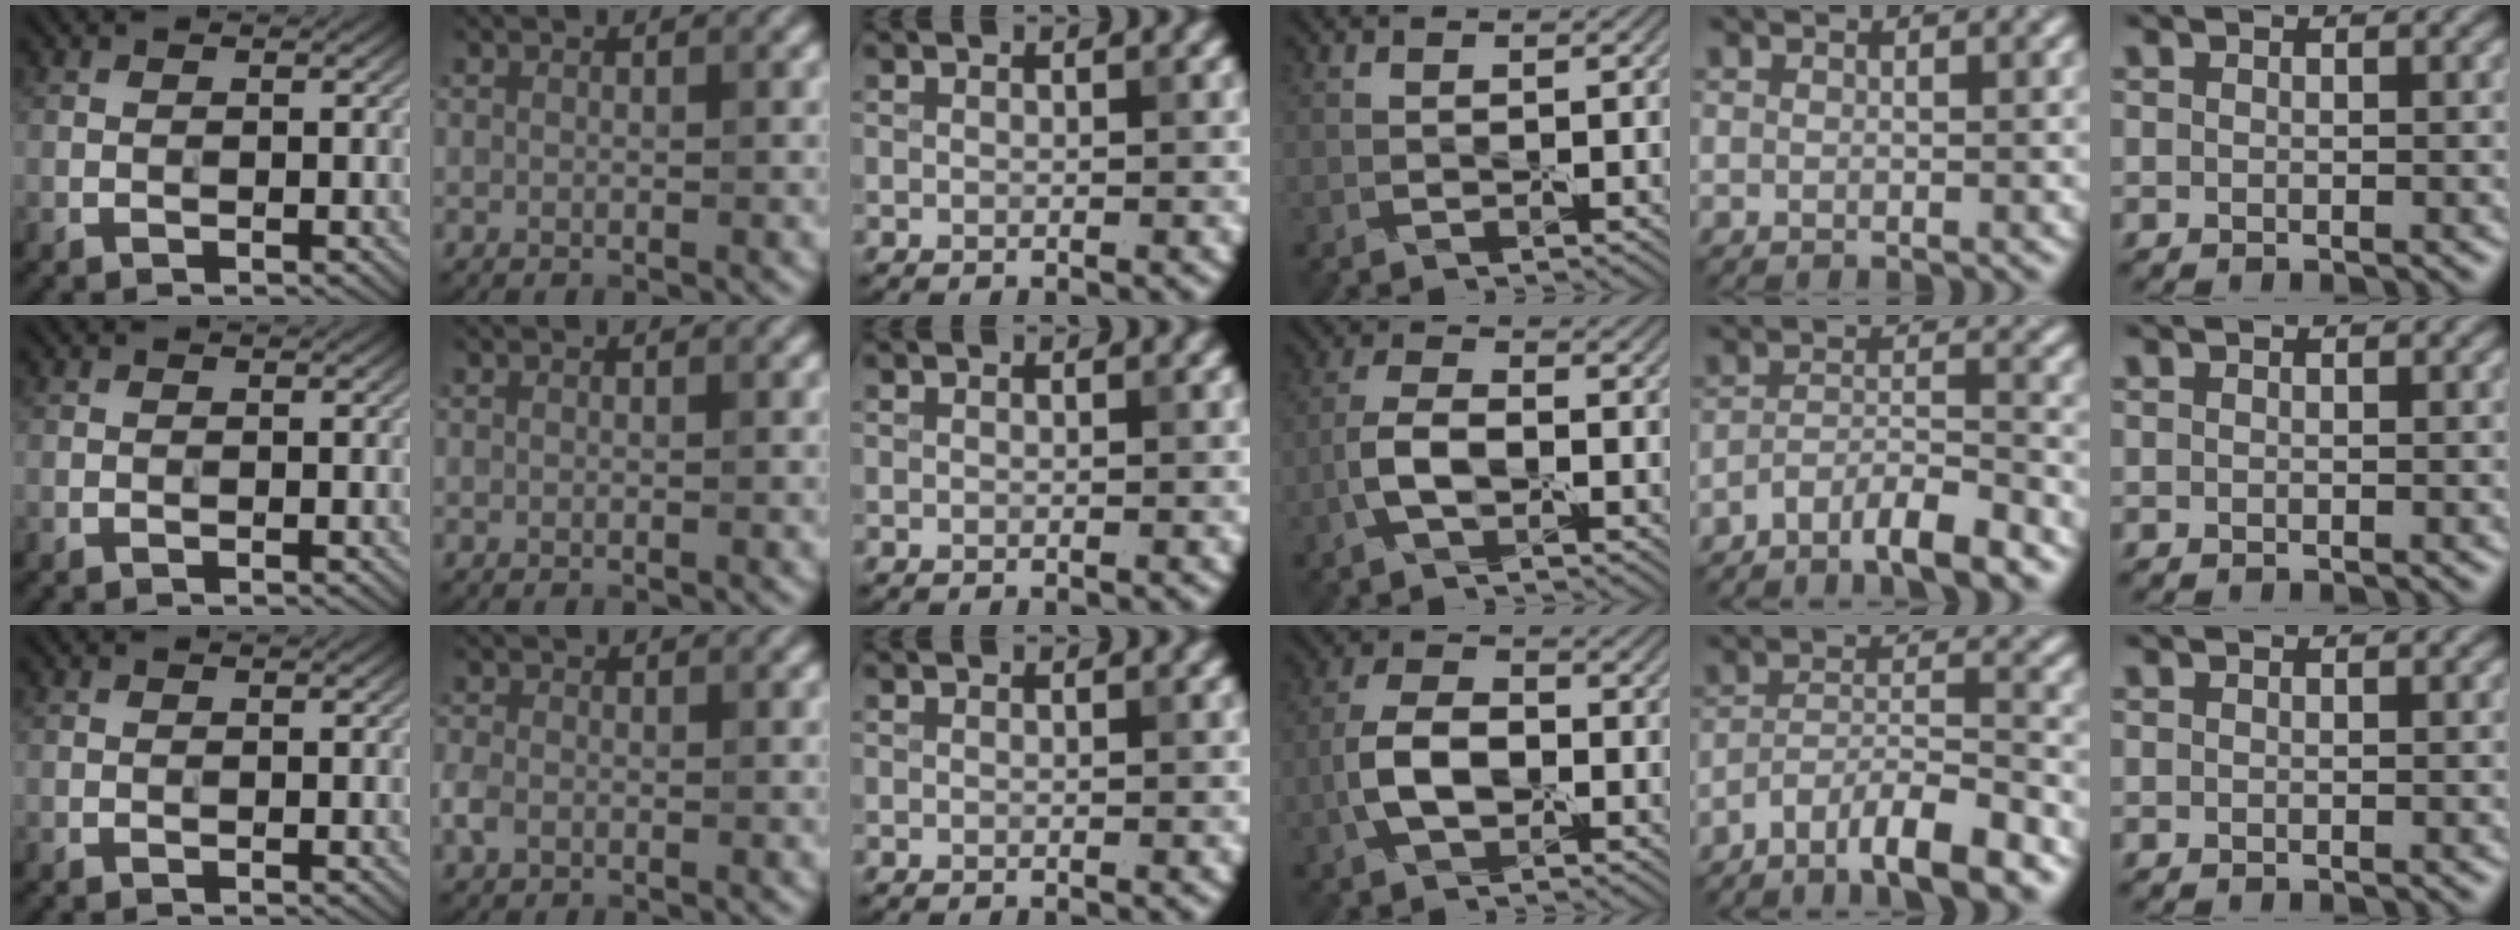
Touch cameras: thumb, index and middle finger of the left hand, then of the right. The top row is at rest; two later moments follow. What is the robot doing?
{"motion": "peel", "object": "shipping label"}